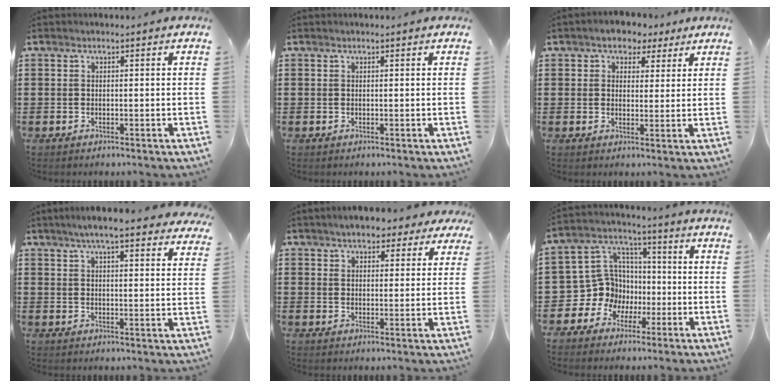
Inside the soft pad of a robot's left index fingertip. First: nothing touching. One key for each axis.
{"total": 0.0}
{"total": 3.7, "fx": 2.8, "fy": 2.3, "fz": 0.7, "tx": -0.021, "ty": 0.006, "tz": 0.048}
{"total": 6.1, "fx": 5.3, "fy": 0.5, "fz": 3.1, "tx": -0.074, "ty": -0.011, "tz": 0.095}
{"total": 4.6, "fx": 3.9, "fy": 1.8, "fz": 1.6, "tx": -0.037, "ty": 0.002, "tz": 0.070}
{"total": 10.0, "fx": -1.7, "fy": 9.7, "fz": 1.9, "tx": -0.099, "ty": -0.004, "tz": -0.028}